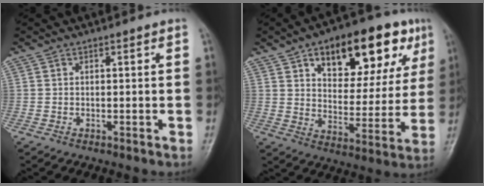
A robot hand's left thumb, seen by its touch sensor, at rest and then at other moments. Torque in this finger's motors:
{"motor_torque": [1.34, 1.34, 1.54, -1.23, 0.12]}